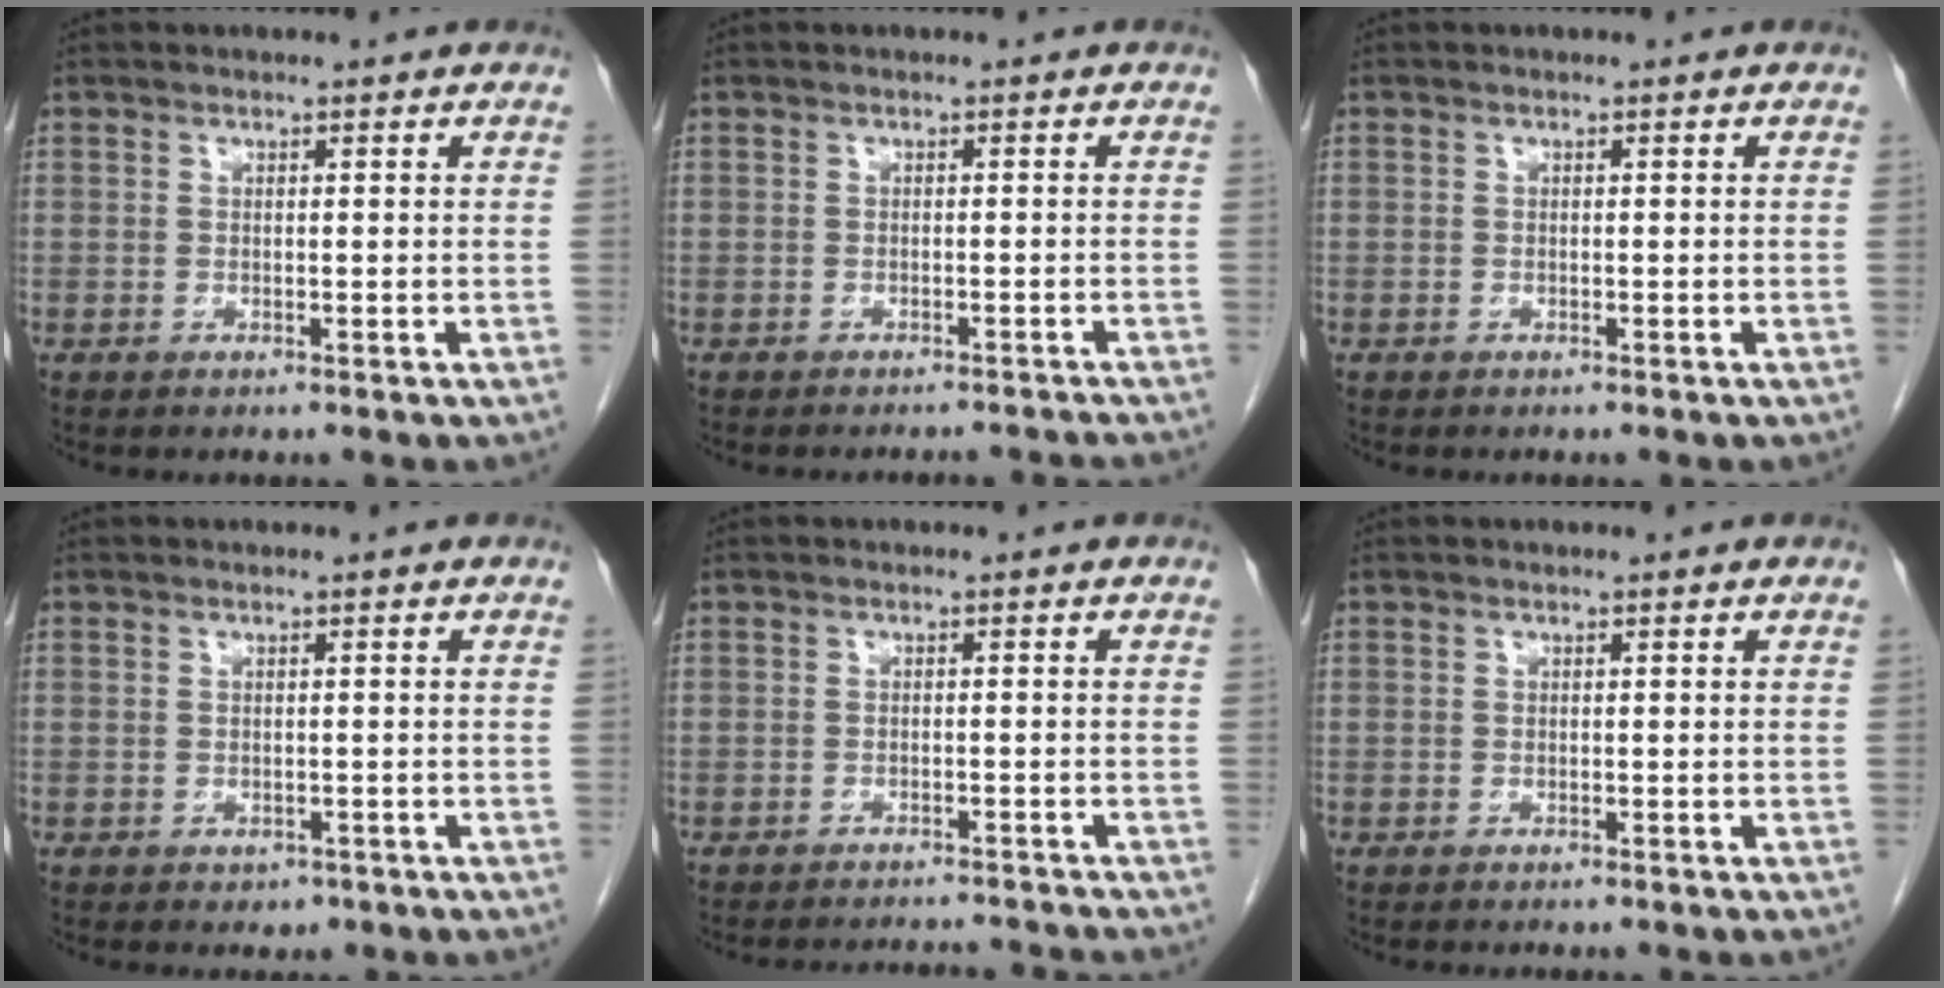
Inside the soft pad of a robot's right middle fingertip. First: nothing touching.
{"total": 5.5, "force": [-5.5, 0.5, 0.9], "torque": [-0.007, -0.005, -0.056]}
{"total": 0.0}
{"total": 0.9, "force": [-0.3, 0.8, 0.3], "torque": [-0.007, 0.001, 0.002]}
{"total": 6.1, "force": [-6.1, 0.2, 0.8], "torque": [-0.009, 0.002, -0.076]}
{"total": 0.0}